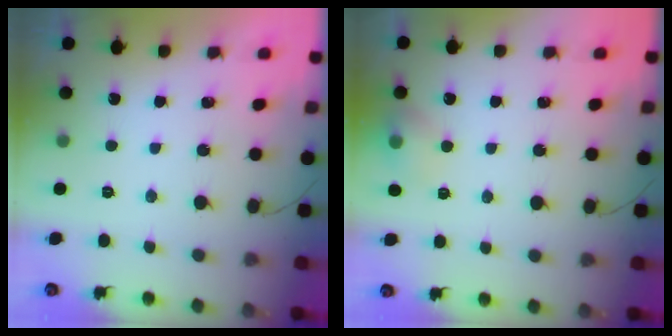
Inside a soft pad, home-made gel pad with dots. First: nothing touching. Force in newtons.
{"total": 7.9, "press": 7.7, "slide": 1.5}